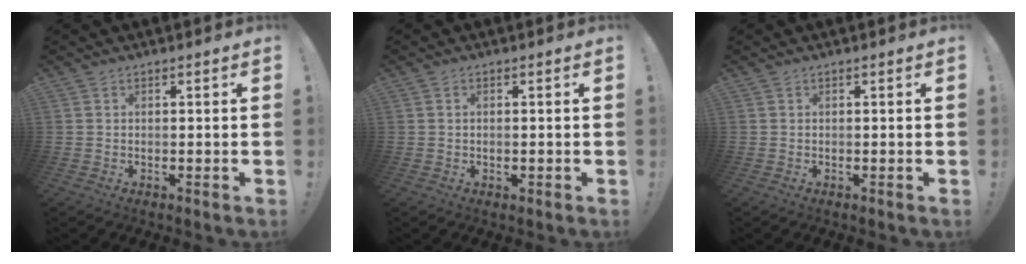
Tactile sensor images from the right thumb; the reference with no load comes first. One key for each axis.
{"total": 0.9, "fx": -0.1, "fy": 0.4, "fz": 0.7, "tx": -0.017, "ty": 0.004, "tz": -0.002}
{"total": 0.0}